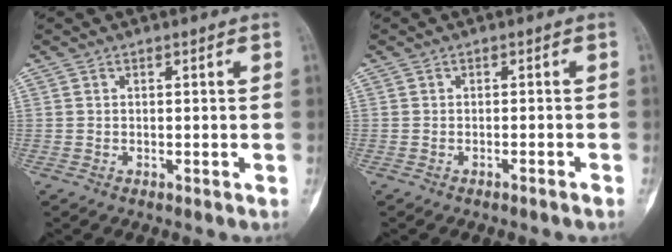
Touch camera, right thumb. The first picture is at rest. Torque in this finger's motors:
{"motor_torque": [-0.53, -0.09, -0.34, -0.27, -0.05]}